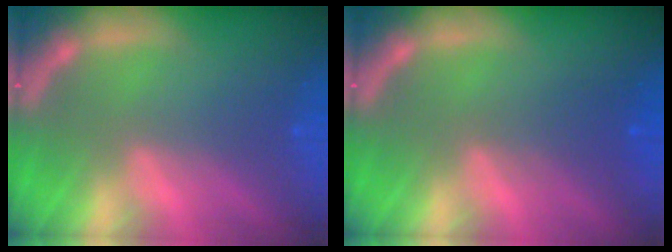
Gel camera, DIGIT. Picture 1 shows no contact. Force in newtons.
{"total": 2.0}